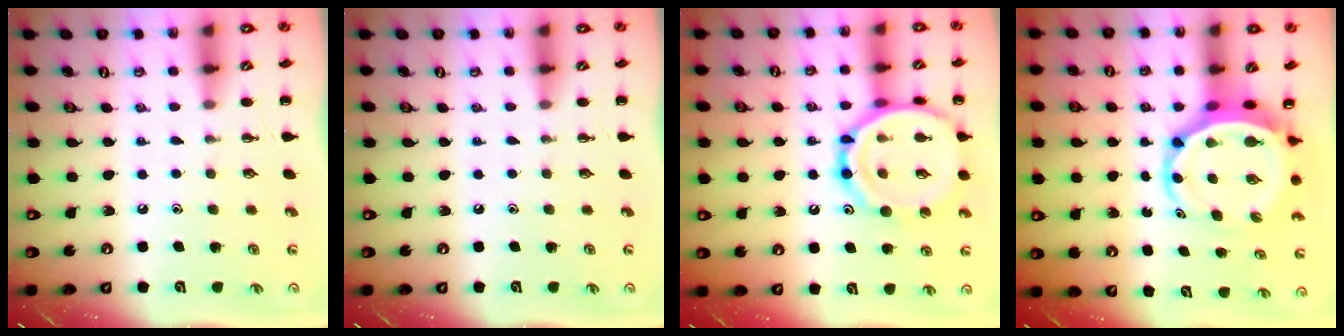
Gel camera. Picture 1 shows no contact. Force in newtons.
{"total": 0.0}
{"total": 19.4, "press": 19.3, "slide": 1.6}
{"total": 8.0, "press": 7.7, "slide": 2.2}